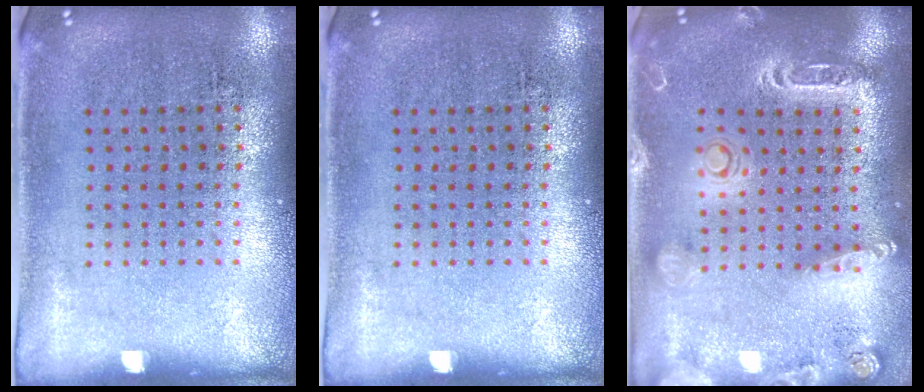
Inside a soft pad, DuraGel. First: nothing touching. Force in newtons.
{"total": 0.0}
{"total": 2.0, "press": 1.9, "slide": 0.6}